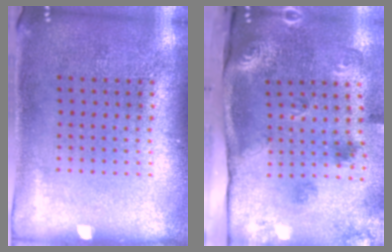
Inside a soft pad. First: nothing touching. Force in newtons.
{"total": 3.2, "press": 2.0, "slide": 2.5}